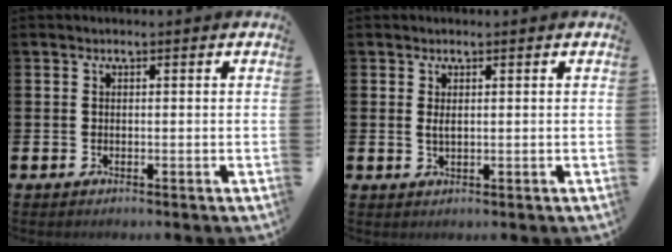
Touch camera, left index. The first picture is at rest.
{"total": 1.2, "force": [0.6, 0.4, 0.9], "torque": [-0.007, -0.002, 0.006]}